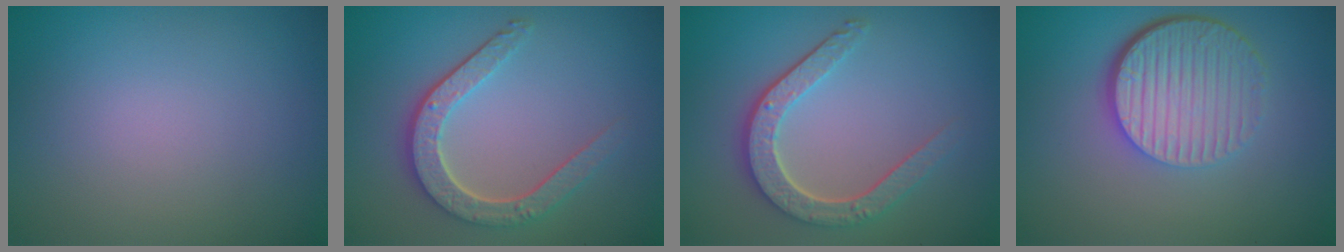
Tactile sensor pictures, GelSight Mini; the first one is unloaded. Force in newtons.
{"total": 4.3, "press": 3.6, "slide": 2.4}
{"total": 4.3, "press": 3.6, "slide": 2.4}
{"total": 6.3, "press": 4.3, "slide": 4.6}